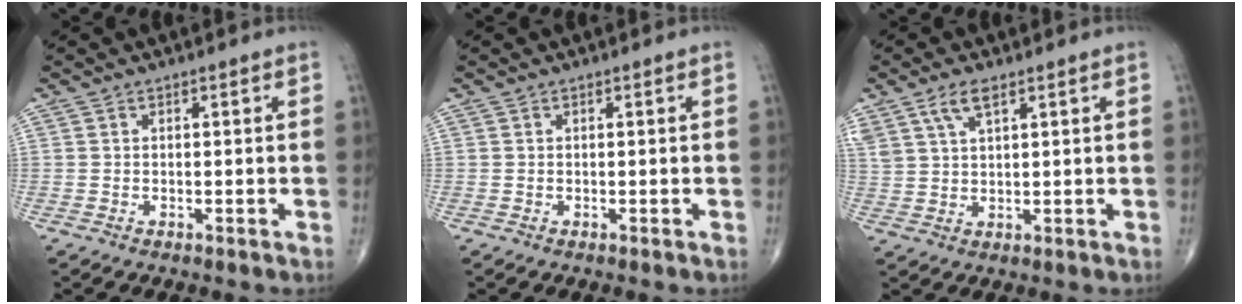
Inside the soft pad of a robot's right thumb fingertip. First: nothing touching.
{"total": 0.0}
{"total": 5.7, "force": [3.4, 2.2, 3.9], "torque": [-0.081, -0.003, 0.072]}